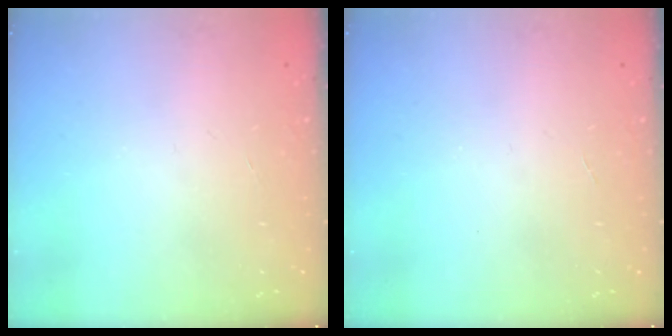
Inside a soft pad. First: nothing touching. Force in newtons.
{"total": 0.0}